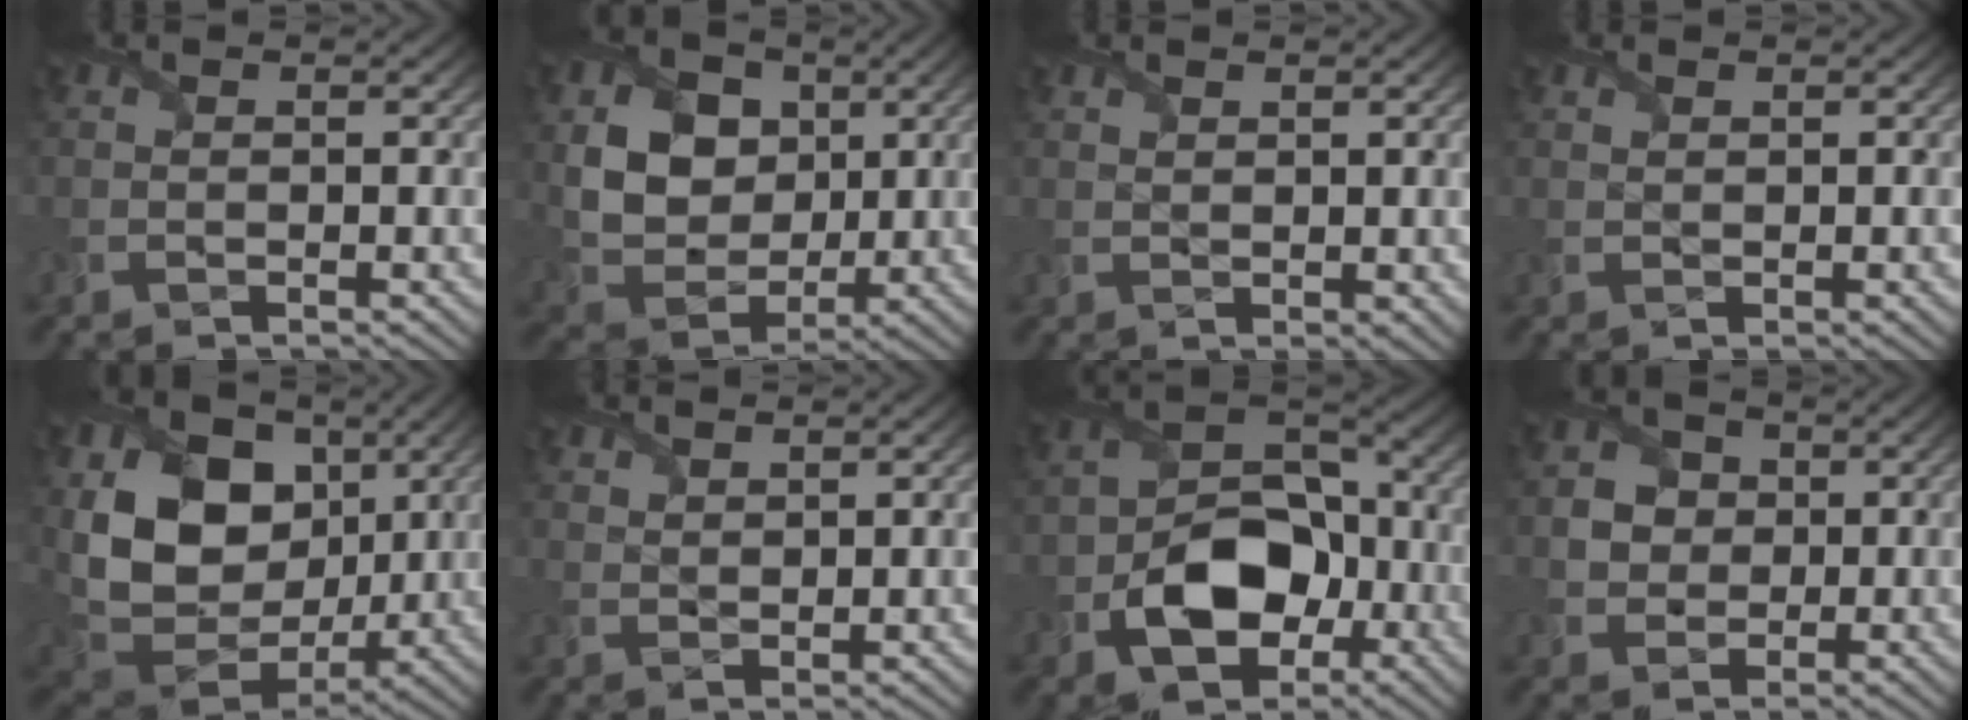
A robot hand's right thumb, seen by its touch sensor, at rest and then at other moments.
{"total": 10.2, "force": [2.5, 8.0, 5.8], "torque": [-0.150, -0.006, 0.044]}
{"total": 1.4, "force": [1.3, 0.5, 0.3], "torque": [-0.008, -0.001, 0.028]}
{"total": 0.8, "force": [0.8, 0.0, 0.1], "torque": [-0.004, 0.001, 0.017]}
{"total": 16.1, "force": [3.3, 12.1, 10.1], "torque": [-0.220, -0.002, 0.074]}
{"total": 2.4, "force": [2.2, 0.7, 0.6], "torque": [-0.015, 0.001, 0.051]}
{"total": 11.1, "force": [-3.9, 7.5, 7.1], "torque": [-0.130, -0.009, -0.069]}
{"total": 3.7, "force": [0.6, 3.4, 1.3], "torque": [-0.034, 0.004, 0.002]}